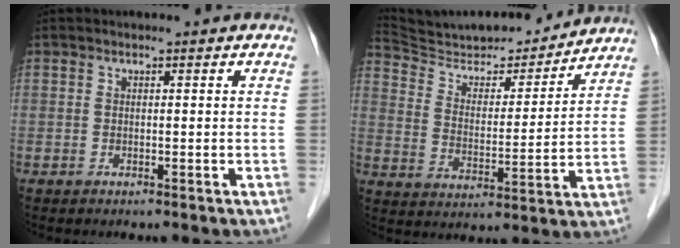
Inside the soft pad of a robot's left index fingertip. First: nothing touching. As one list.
[{"total": 18.5, "force": [17.7, 3.0, 4.5], "torque": [-0.079, -0.002, 0.279]}]